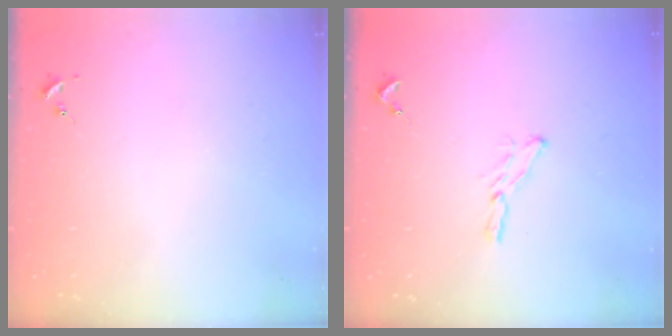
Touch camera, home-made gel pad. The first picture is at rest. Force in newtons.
{"total": 5.5, "press": 5.5, "slide": 0.5}